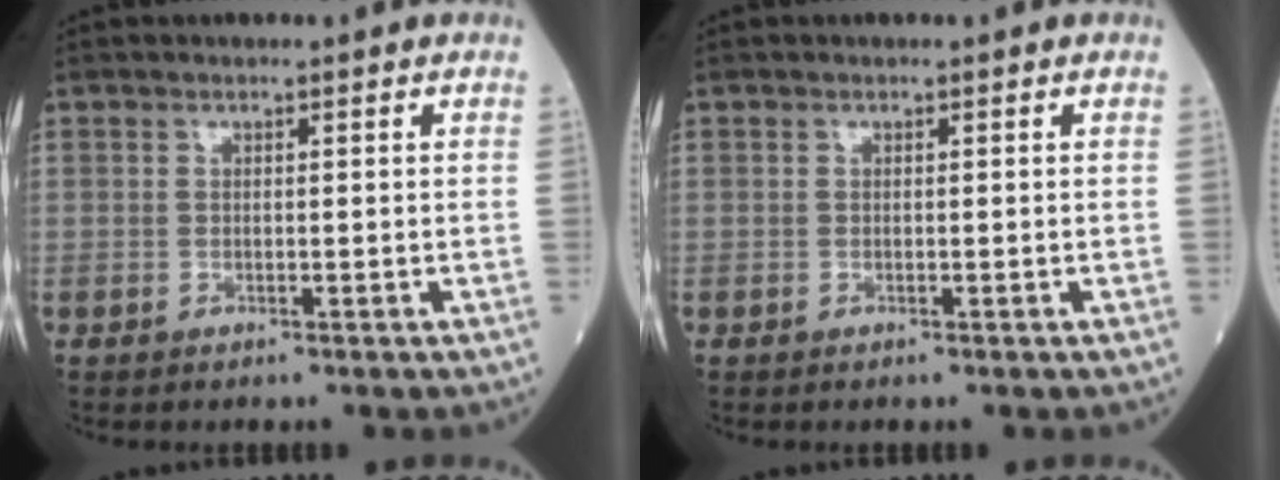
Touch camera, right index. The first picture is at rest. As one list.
[{"total": 0.0}]